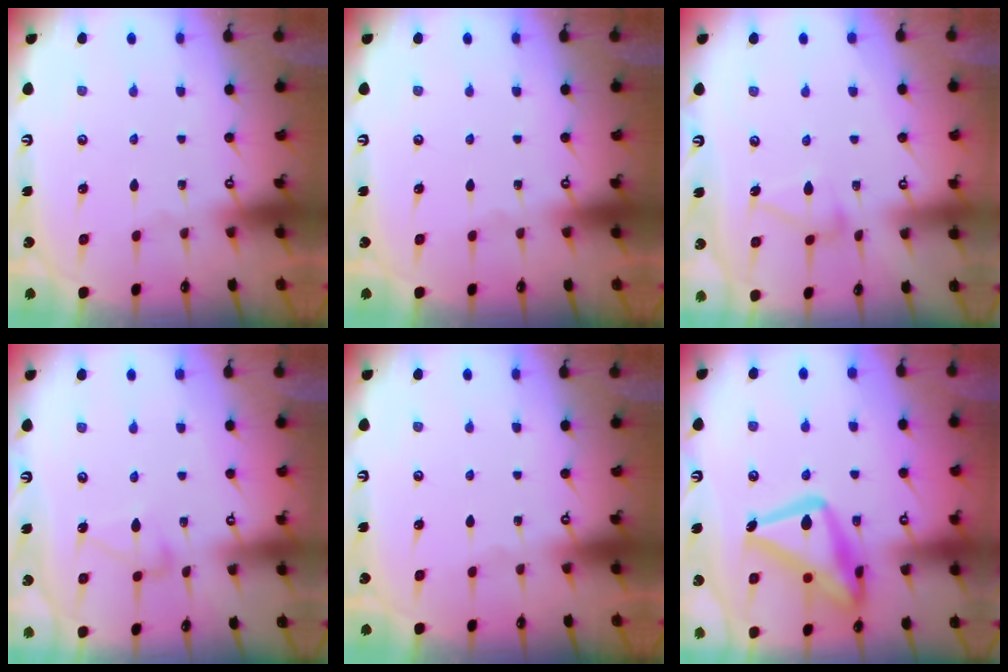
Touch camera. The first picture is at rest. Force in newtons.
{"total": 0.0}
{"total": 10.8, "press": 10.8, "slide": 0.4}
{"total": 5.7, "press": 5.7, "slide": 0.2}
{"total": 0.0}
{"total": 22.8, "press": 22.7, "slide": 1.4}